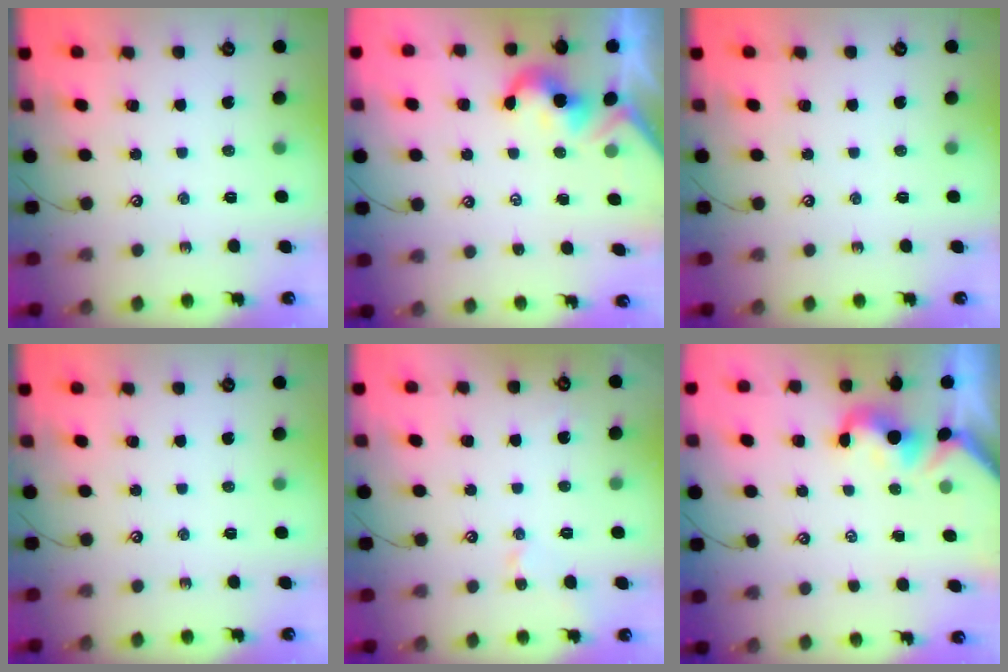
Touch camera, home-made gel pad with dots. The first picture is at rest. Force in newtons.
{"total": 2.0, "press": 1.9, "slide": 0.5}
{"total": 0.0}
{"total": 0.0}
{"total": 2.2, "press": 2.2, "slide": 0.3}
{"total": 1.0, "press": 0.9, "slide": 0.4}